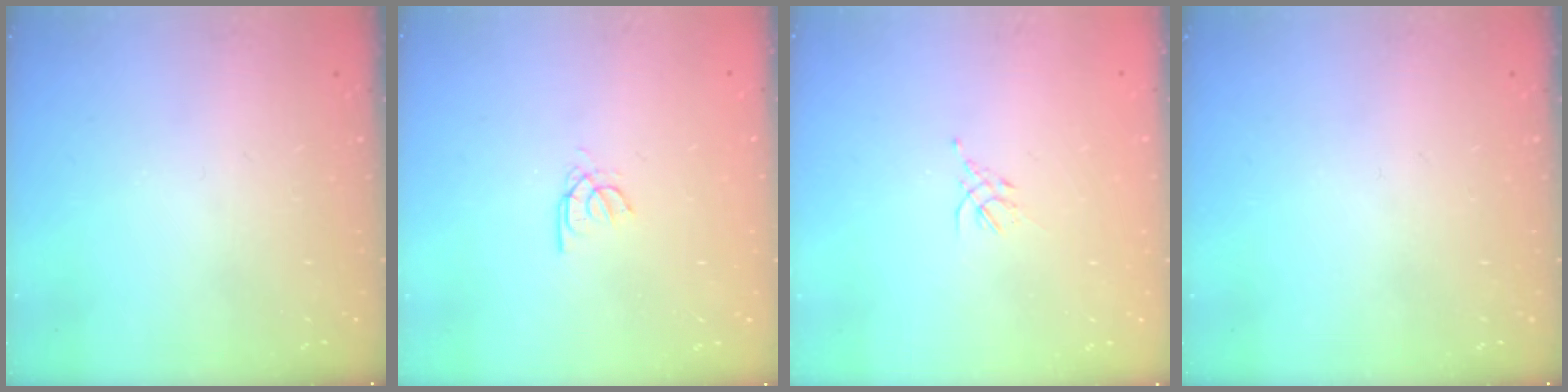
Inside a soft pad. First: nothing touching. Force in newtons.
{"total": 2.4, "press": 2.4, "slide": 0.3}
{"total": 1.5, "press": 1.4, "slide": 0.6}
{"total": 0.0}